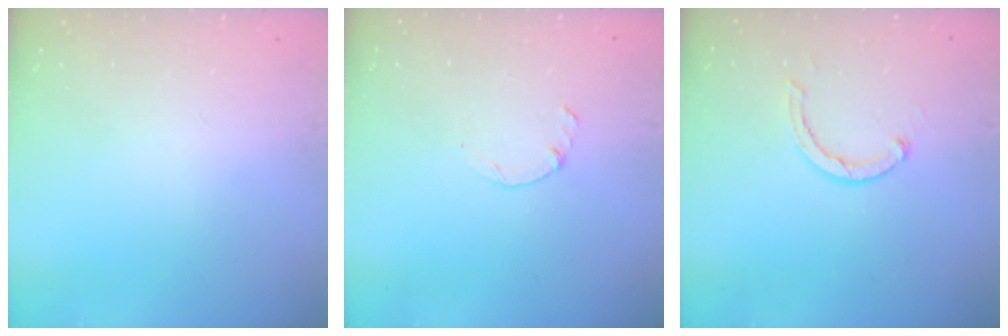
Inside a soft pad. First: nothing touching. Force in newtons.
{"total": 1.5, "press": 1.4, "slide": 0.3}
{"total": 2.6, "press": 2.5, "slide": 0.4}